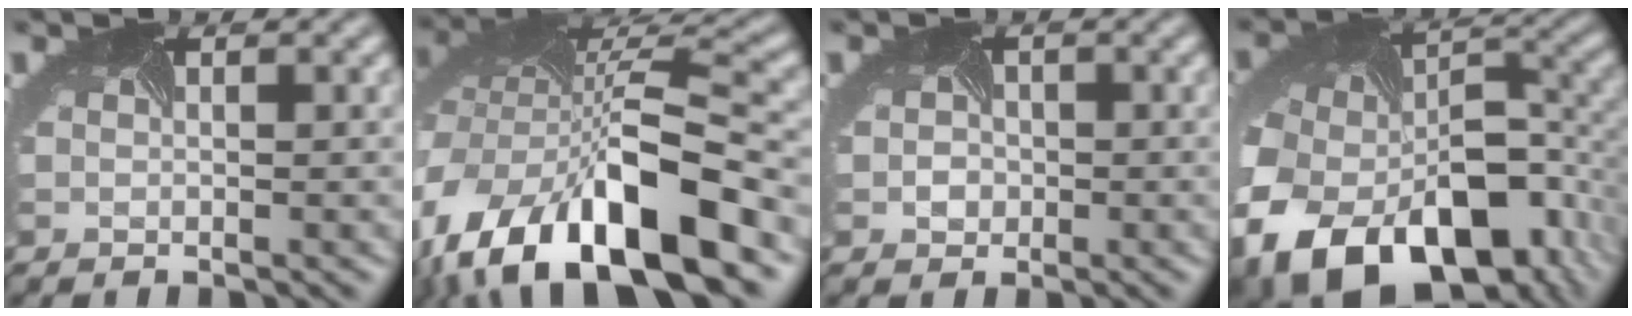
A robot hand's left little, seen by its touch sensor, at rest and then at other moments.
{"total": 16.9, "force": [-8.7, 7.5, 12.3], "torque": [-0.218, -0.021, -0.137]}
{"total": 2.3, "force": [0.1, 2.1, 1.0], "torque": [-0.009, 0.005, -0.007]}
{"total": 17.9, "force": [-9.9, 11.3, 9.9], "torque": [-0.211, -0.051, -0.135]}